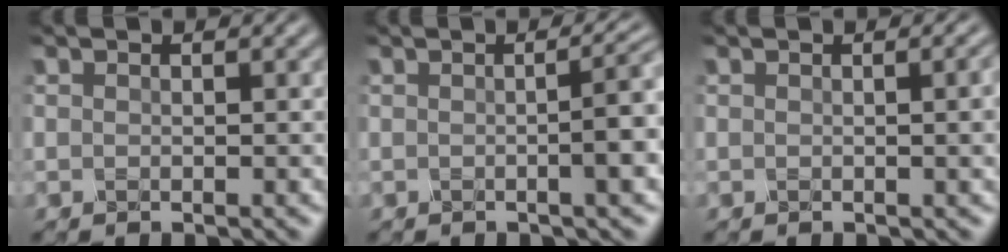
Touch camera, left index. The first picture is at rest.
{"total": 5.9, "force": [0.1, 2.2, 5.5], "torque": [-0.034, 0.027, -0.014]}
{"total": 4.6, "force": [0.9, 2.2, 3.9], "torque": [-0.021, 0.025, -0.006]}